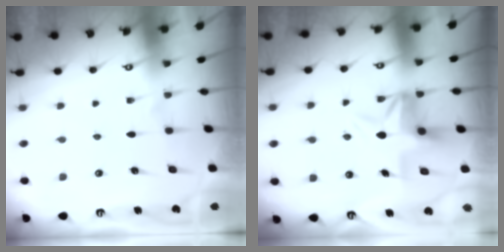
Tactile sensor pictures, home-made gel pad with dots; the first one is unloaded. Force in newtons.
{"total": 4.7, "press": 4.3, "slide": 1.8}